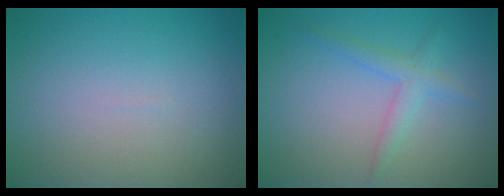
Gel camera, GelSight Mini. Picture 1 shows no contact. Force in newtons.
{"total": 2.0, "press": 2.0, "slide": 0.0}